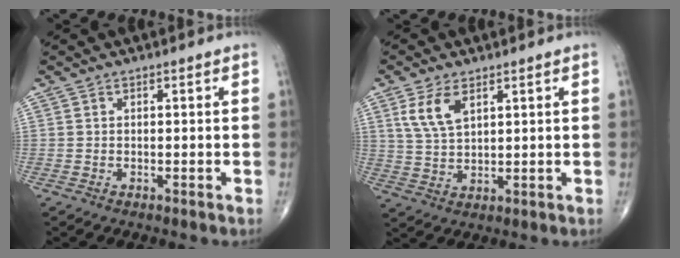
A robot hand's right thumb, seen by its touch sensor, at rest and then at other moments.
{"total": 6.6, "force": [3.1, 3.2, 4.9], "torque": [-0.095, -0.009, 0.071]}